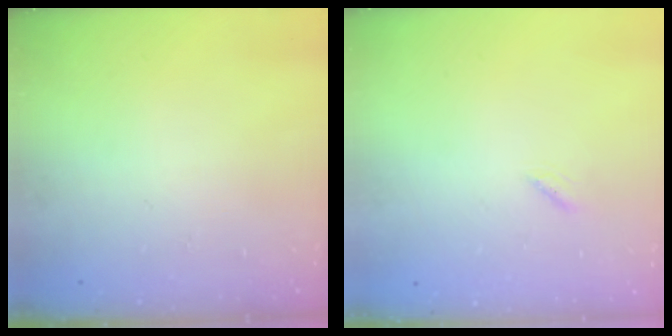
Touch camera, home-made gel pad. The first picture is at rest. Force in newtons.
{"total": 1.2, "press": 1.1, "slide": 0.3}